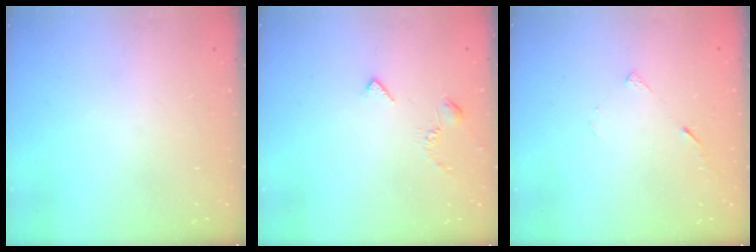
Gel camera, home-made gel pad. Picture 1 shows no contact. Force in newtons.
{"total": 3.0, "press": 2.9, "slide": 0.7}
{"total": 3.8, "press": 3.8, "slide": 0.6}